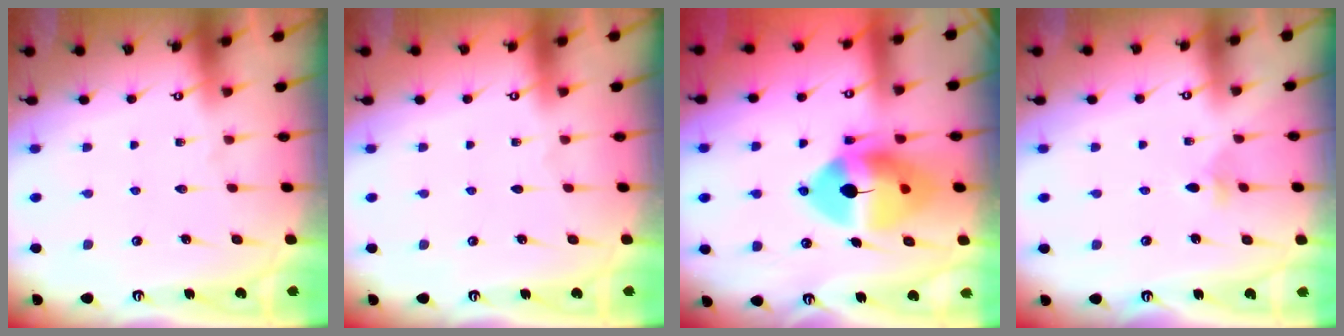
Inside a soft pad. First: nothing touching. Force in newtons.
{"total": 0.0}
{"total": 14.9, "press": 14.7, "slide": 2.5}
{"total": 2.3, "press": 2.3, "slide": 0.4}